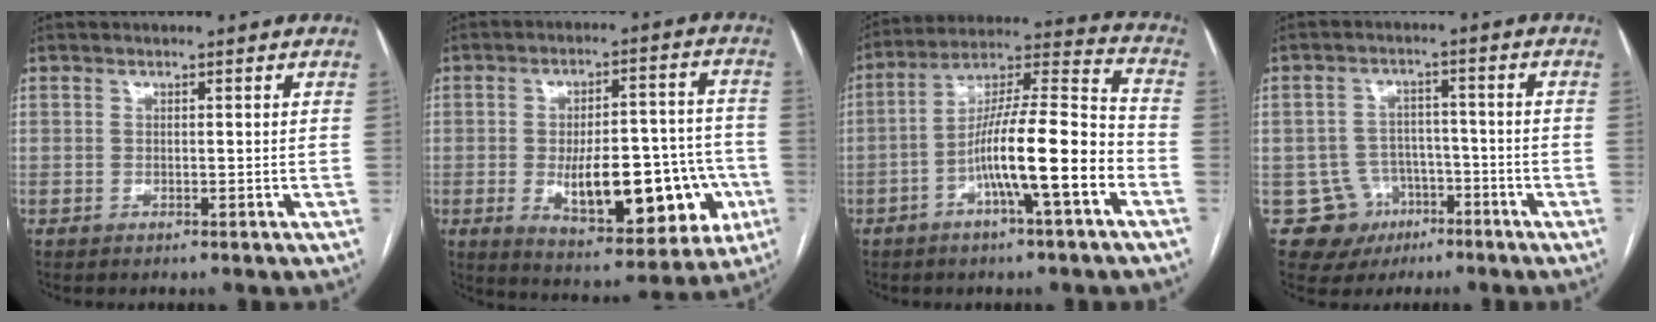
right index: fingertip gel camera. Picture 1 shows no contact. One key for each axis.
{"total": 17.9, "fx": -4.3, "fy": 7.4, "fz": 15.7, "tx": -0.208, "ty": 0.021, "tz": -0.043}
{"total": 15.1, "fx": -5.3, "fy": 1.2, "fz": 14.1, "tx": -0.241, "ty": 0.015, "tz": -0.090}
{"total": 7.1, "fx": -2.9, "fy": 6.4, "fz": 0.2, "tx": 0.003, "ty": 0.014, "tz": -0.034}